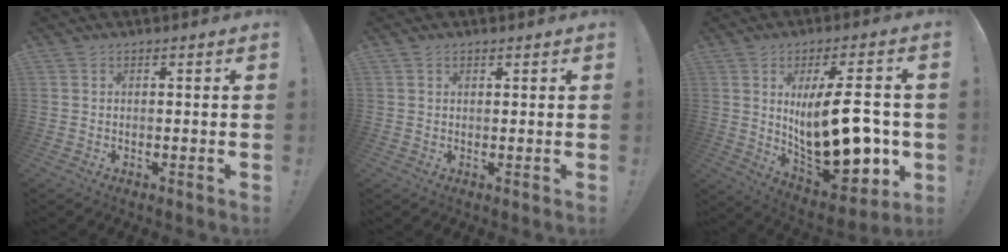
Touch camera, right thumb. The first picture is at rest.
{"total": 0.9, "force": [0.7, 0.4, 0.3], "torque": [0.002, -0.002, 0.012]}
{"total": 22.6, "force": [0.8, 8.9, 20.8], "torque": [-0.325, -0.022, 0.019]}